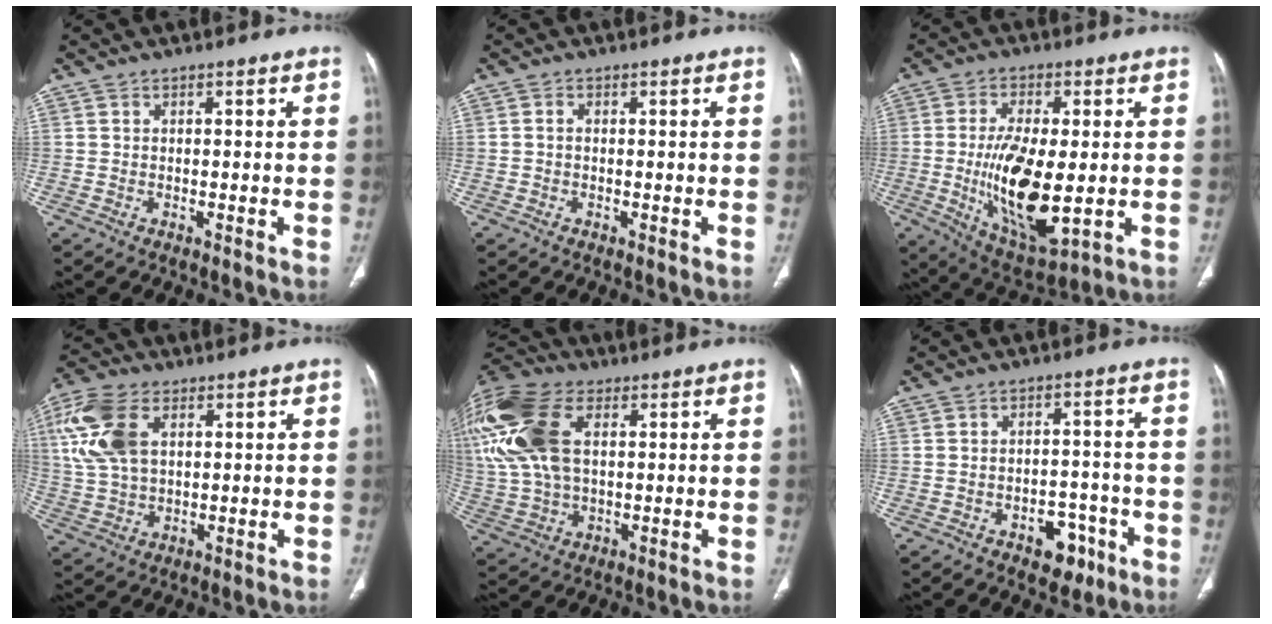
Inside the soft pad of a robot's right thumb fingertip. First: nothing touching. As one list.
[{"total": 0.6, "force": [-0.1, 0.4, 0.4], "torque": [-0.006, 0.001, -0.004]}, {"total": 16.7, "force": [-1.8, 7.0, 15.0], "torque": [-0.263, -0.021, -0.016]}, {"total": 13.0, "force": [4.1, 7.7, 9.6], "torque": [-0.211, 0.004, 0.084]}, {"total": 22.5, "force": [6.8, 13.2, 16.9], "torque": [-0.414, 0.019, 0.127]}, {"total": 6.3, "force": [-3.5, 4.1, 3.3], "torque": [-0.017, 0.031, -0.043]}]